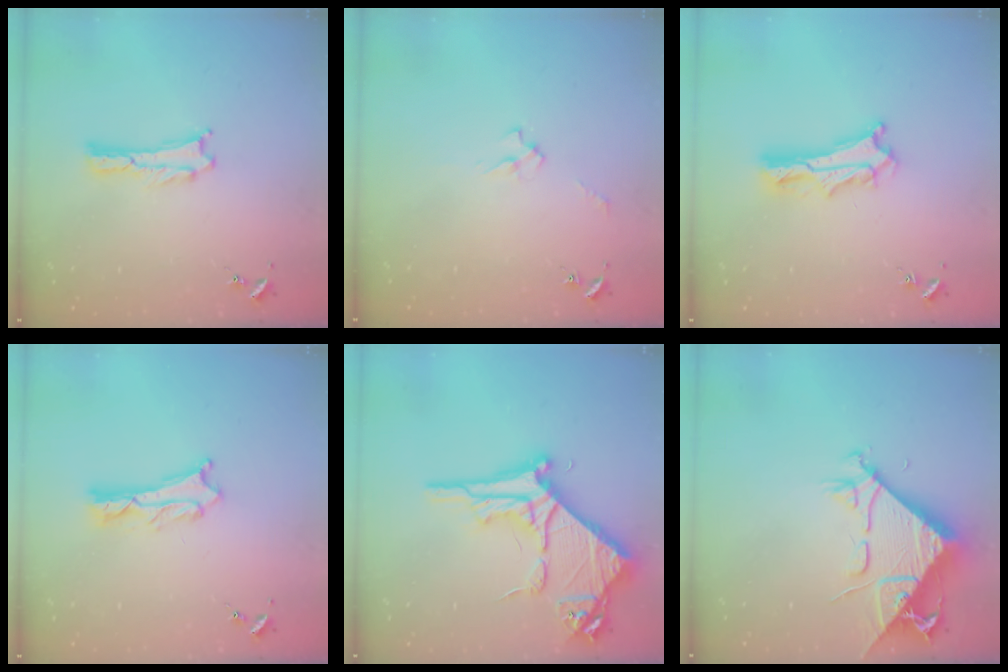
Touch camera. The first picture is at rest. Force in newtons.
{"total": 2.4, "press": 2.4, "slide": 0.4}
{"total": 5.2, "press": 5.2, "slide": 0.6}
{"total": 1.8, "press": 1.8, "slide": 0.2}
{"total": 9.3, "press": 9.3, "slide": 0.9}
{"total": 9.8, "press": 9.7, "slide": 1.1}